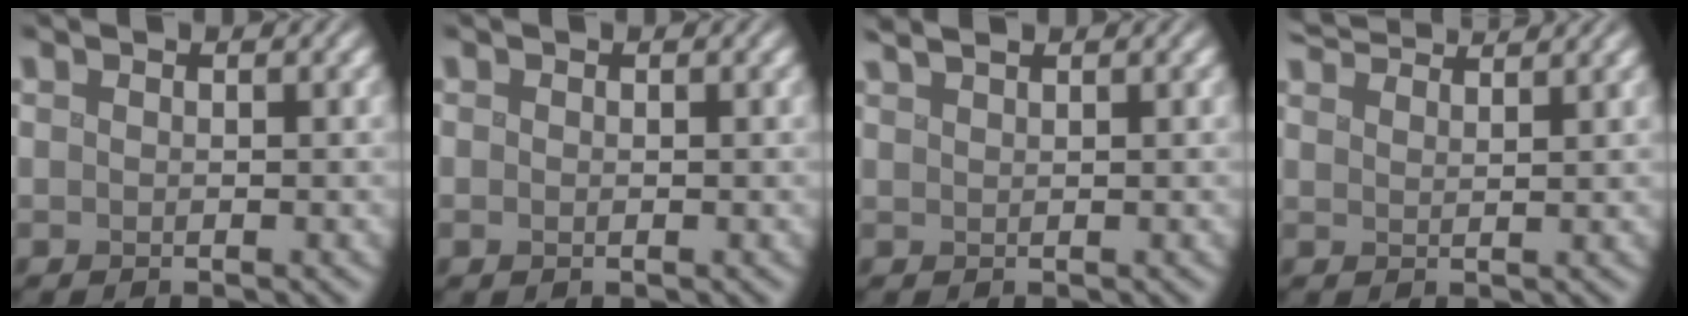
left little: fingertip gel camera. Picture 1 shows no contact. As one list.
[{"total": 0.0}, {"total": 2.5, "force": [2.0, 0.7, 1.3], "torque": [0.002, 0.016, 0.008]}, {"total": 5.0, "force": [4.7, 0.7, 1.6], "torque": [-0.022, 0.019, 0.059]}]